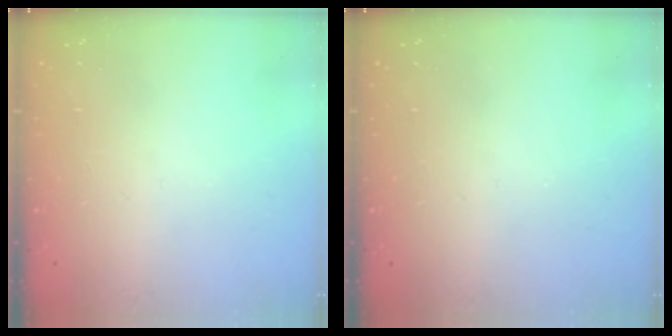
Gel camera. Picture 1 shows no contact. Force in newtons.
{"total": 0.0}